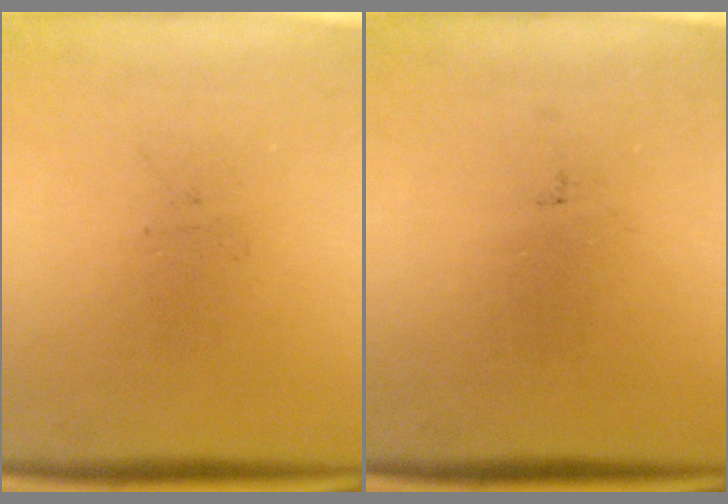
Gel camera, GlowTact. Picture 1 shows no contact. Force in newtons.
{"total": 0.0}